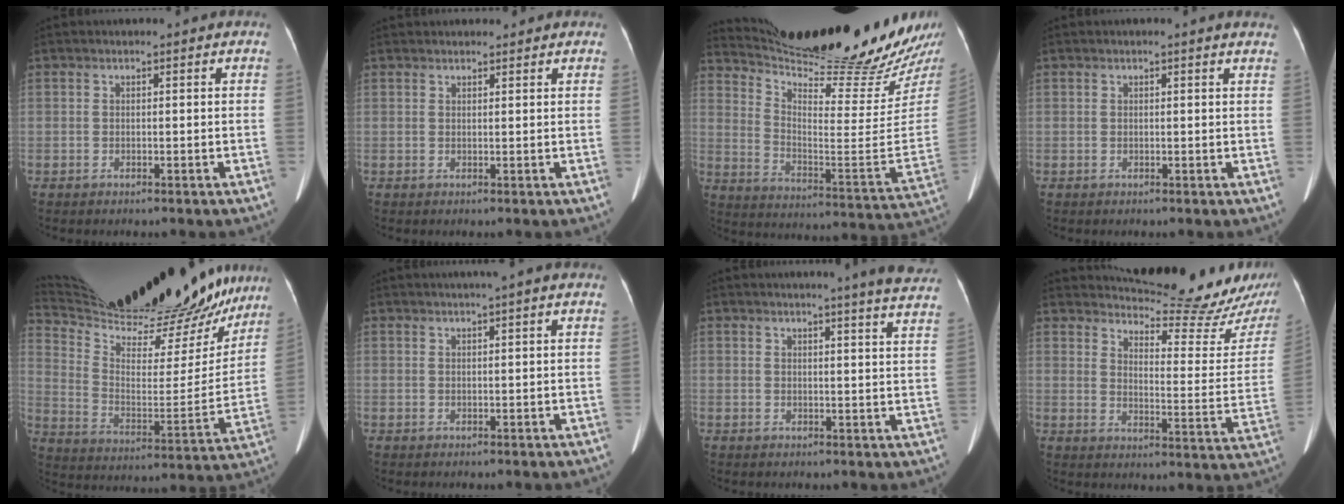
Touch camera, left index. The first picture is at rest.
{"total": 4.8, "force": [4.5, 1.2, 1.4], "torque": [-0.011, 0.029, 0.057]}
{"total": 26.9, "force": [24.4, 0.8, 11.2], "torque": [-0.188, -0.110, 0.346]}
{"total": 2.8, "force": [2.6, 0.1, 1.1], "torque": [-0.015, 0.002, 0.016]}
{"total": 29.0, "force": [25.8, 6.3, 11.5], "torque": [-0.194, -0.037, 0.374]}
{"total": 2.6, "force": [1.8, -0.3, 1.9], "torque": [-0.030, 0.016, 0.030]}
{"total": 10.1, "force": [9.1, -0.9, 4.3], "torque": [-0.048, -0.035, 0.082]}
{"total": 16.6, "force": [16.2, 1.1, 3.5], "torque": [-0.039, -0.091, 0.193]}